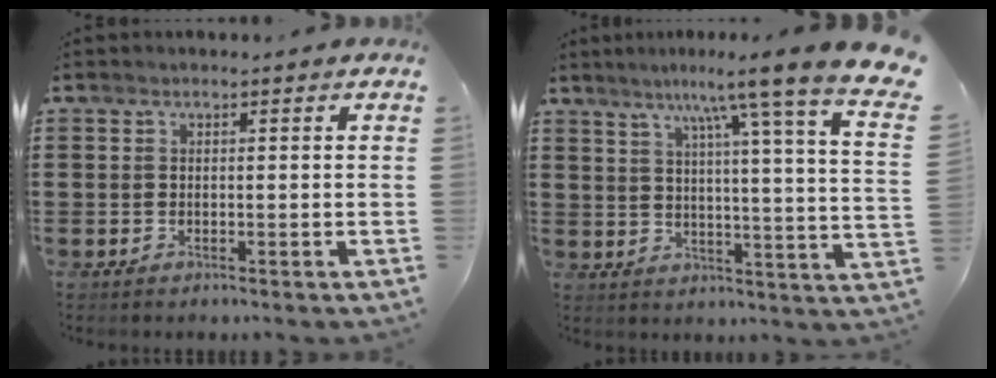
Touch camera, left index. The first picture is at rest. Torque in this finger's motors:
{"motor_torque": [1.40, -0.73, 0.98, 0.21]}